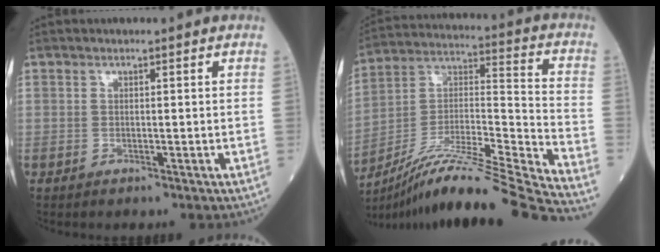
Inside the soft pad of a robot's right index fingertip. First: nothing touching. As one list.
[{"total": 25.7, "force": [-21.9, -1.7, 13.5], "torque": [-0.205, -0.015, -0.368]}]